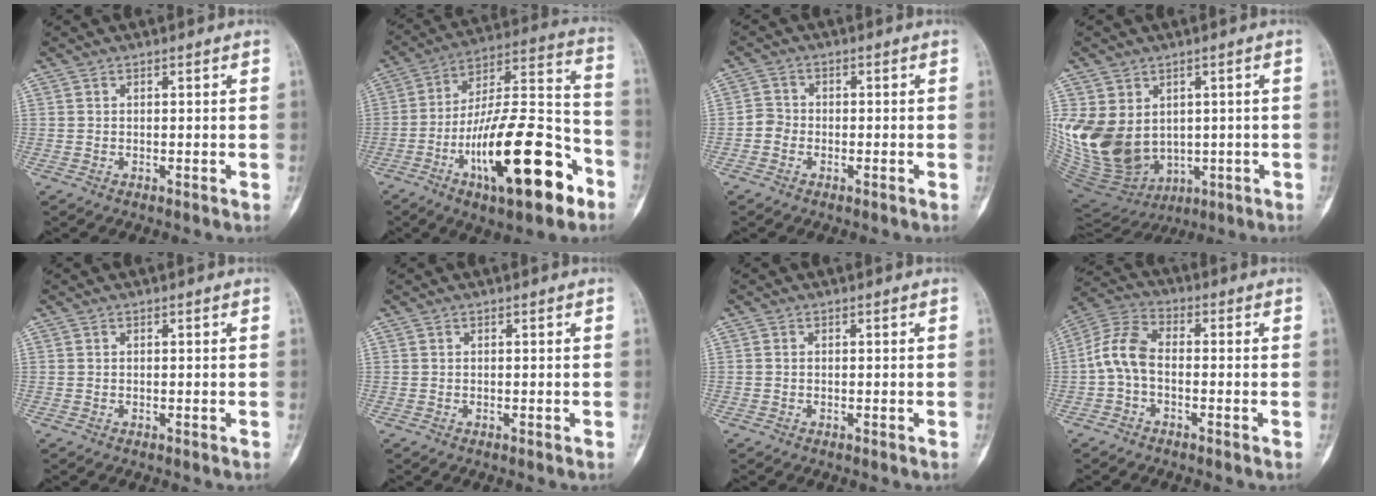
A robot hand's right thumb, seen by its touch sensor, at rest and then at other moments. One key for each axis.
{"total": 25.7, "fx": -11.6, "fy": 8.3, "fz": 21.4, "tx": -0.346, "ty": 0.066, "tz": -0.186}
{"total": 2.6, "fx": -1.1, "fy": 2.2, "fz": 0.9, "tx": -0.002, "ty": 0.012, "tz": -0.032}
{"total": 17.3, "fx": 0.7, "fy": 13.6, "fz": 10.6, "tx": -0.209, "ty": -0.006, "tz": 0.055}
{"total": 0.0}
{"total": 0.0}
{"total": 0.0}
{"total": 7.6, "fx": -1.4, "fy": 4.5, "fz": 6.0, "tx": -0.121, "ty": 0.029, "tz": -0.039}